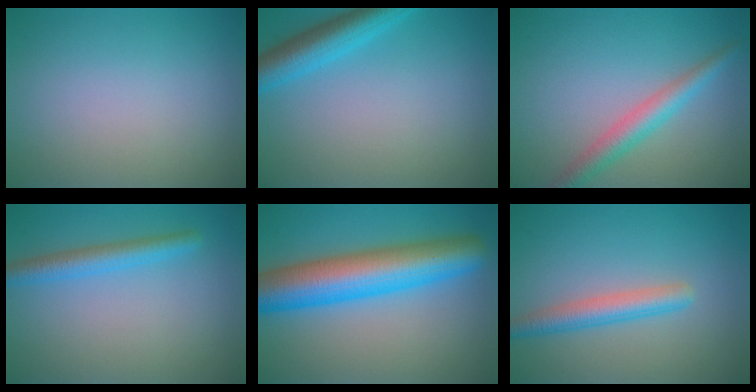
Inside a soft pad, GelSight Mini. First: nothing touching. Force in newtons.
{"total": 4.5, "press": 4.5, "slide": 0.3}
{"total": 3.2, "press": 3.2, "slide": 0.0}
{"total": 2.8, "press": 2.8, "slide": 0.1}
{"total": 9.9, "press": 9.9, "slide": 0.2}
{"total": 3.0, "press": 3.0, "slide": 0.1}